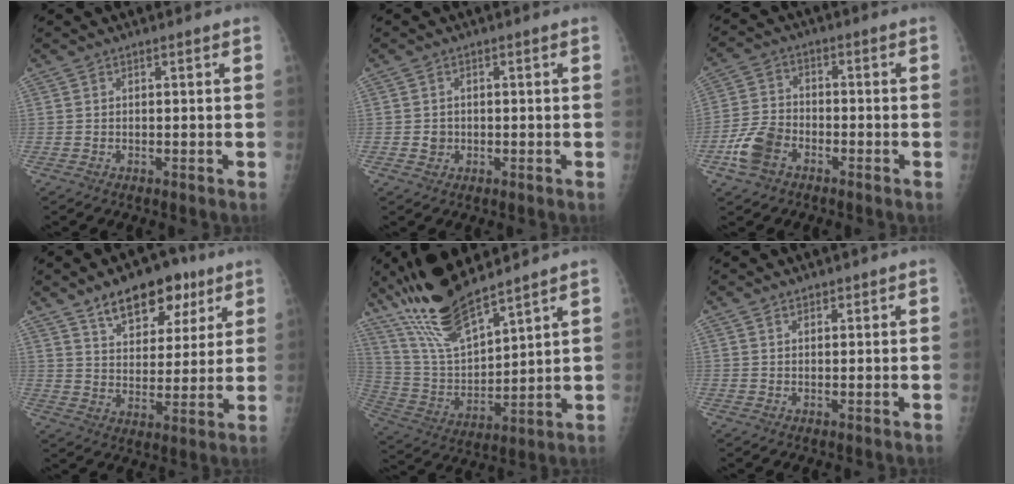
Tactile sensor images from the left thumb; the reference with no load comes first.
{"total": 1.9, "force": [-0.3, 1.7, 0.6], "torque": [0.001, 0.005, -0.001]}
{"total": 7.7, "force": [-3.8, 5.1, 4.4], "torque": [-0.089, 0.018, -0.073]}
{"total": 13.9, "force": [8.5, 7.6, 8.0], "torque": [-0.075, -0.037, 0.135]}
{"total": 16.8, "force": [13.2, 3.8, 9.8], "torque": [-0.172, -0.059, 0.266]}
{"total": 1.4, "force": [1.1, 0.7, 0.4], "torque": [0.003, -0.006, 0.015]}